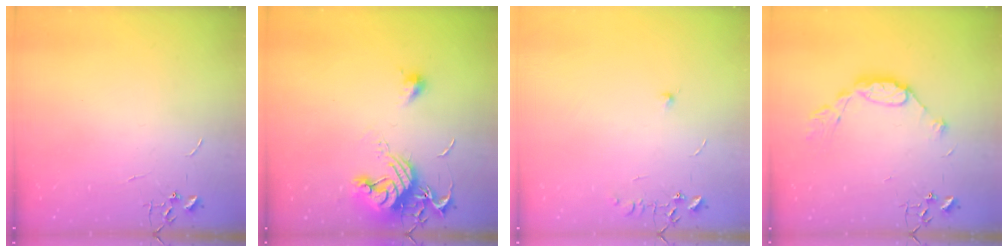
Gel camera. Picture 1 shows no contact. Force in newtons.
{"total": 14.7, "press": 14.7, "slide": 0.7}
{"total": 5.6, "press": 5.5, "slide": 0.5}
{"total": 11.0, "press": 11.0, "slide": 0.9}